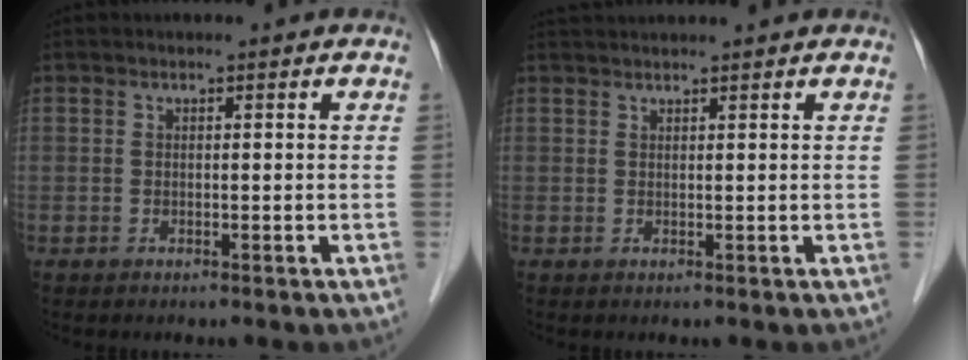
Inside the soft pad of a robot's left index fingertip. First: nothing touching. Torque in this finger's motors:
{"motor_torque": [-1.00, -1.14, 0.08, 0.03]}